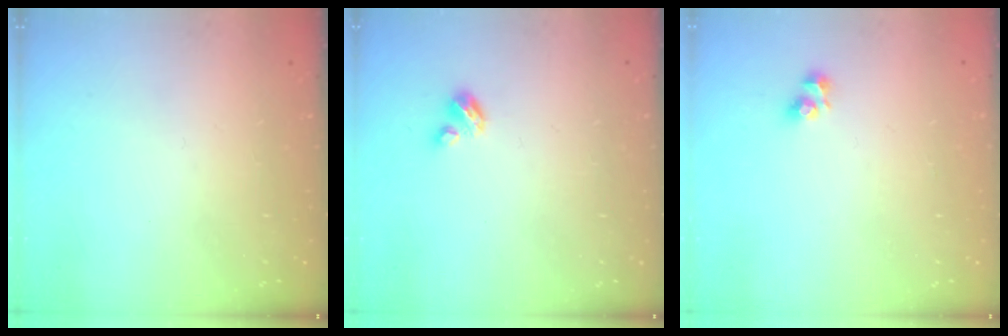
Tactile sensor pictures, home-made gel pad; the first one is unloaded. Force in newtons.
{"total": 2.9, "press": 2.9, "slide": 0.3}
{"total": 2.4, "press": 2.4, "slide": 0.2}